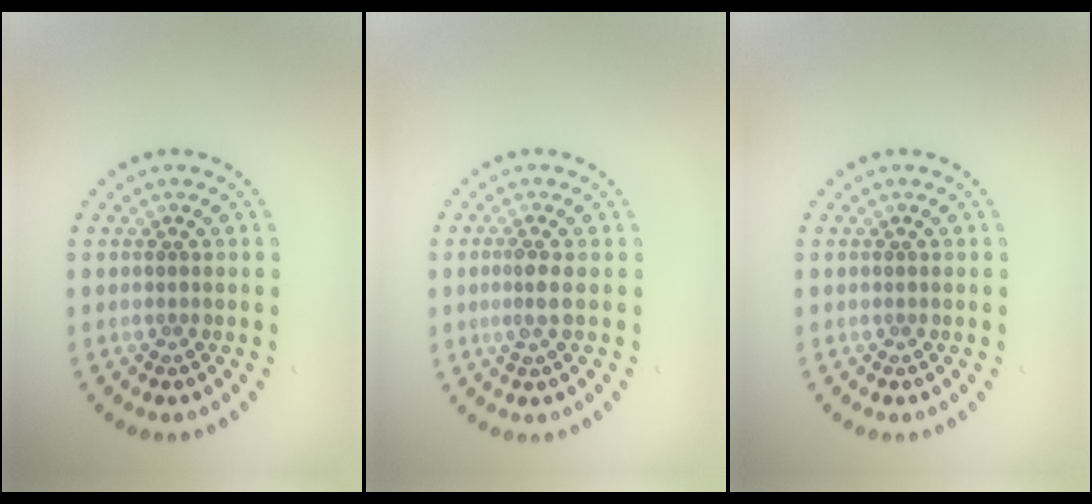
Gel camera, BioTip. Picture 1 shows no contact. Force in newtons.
{"total": 1.8, "press": 1.4, "slide": 1.1}
{"total": 0.0}